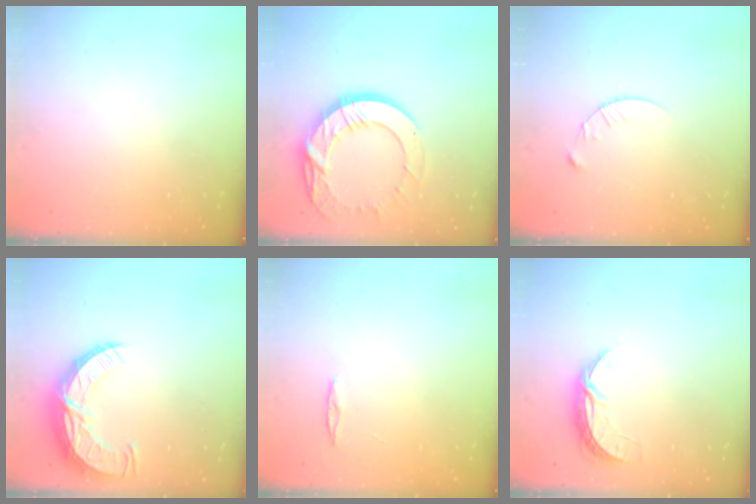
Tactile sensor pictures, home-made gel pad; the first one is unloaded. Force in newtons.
{"total": 15.4, "press": 15.4, "slide": 0.9}
{"total": 4.7, "press": 4.7, "slide": 0.6}
{"total": 12.4, "press": 12.4, "slide": 1.0}
{"total": 3.0, "press": 2.9, "slide": 0.3}
{"total": 6.5, "press": 6.5, "slide": 0.5}